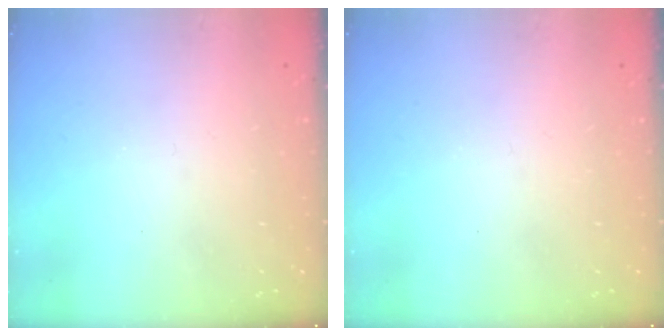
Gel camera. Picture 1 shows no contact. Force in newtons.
{"total": 0.0}